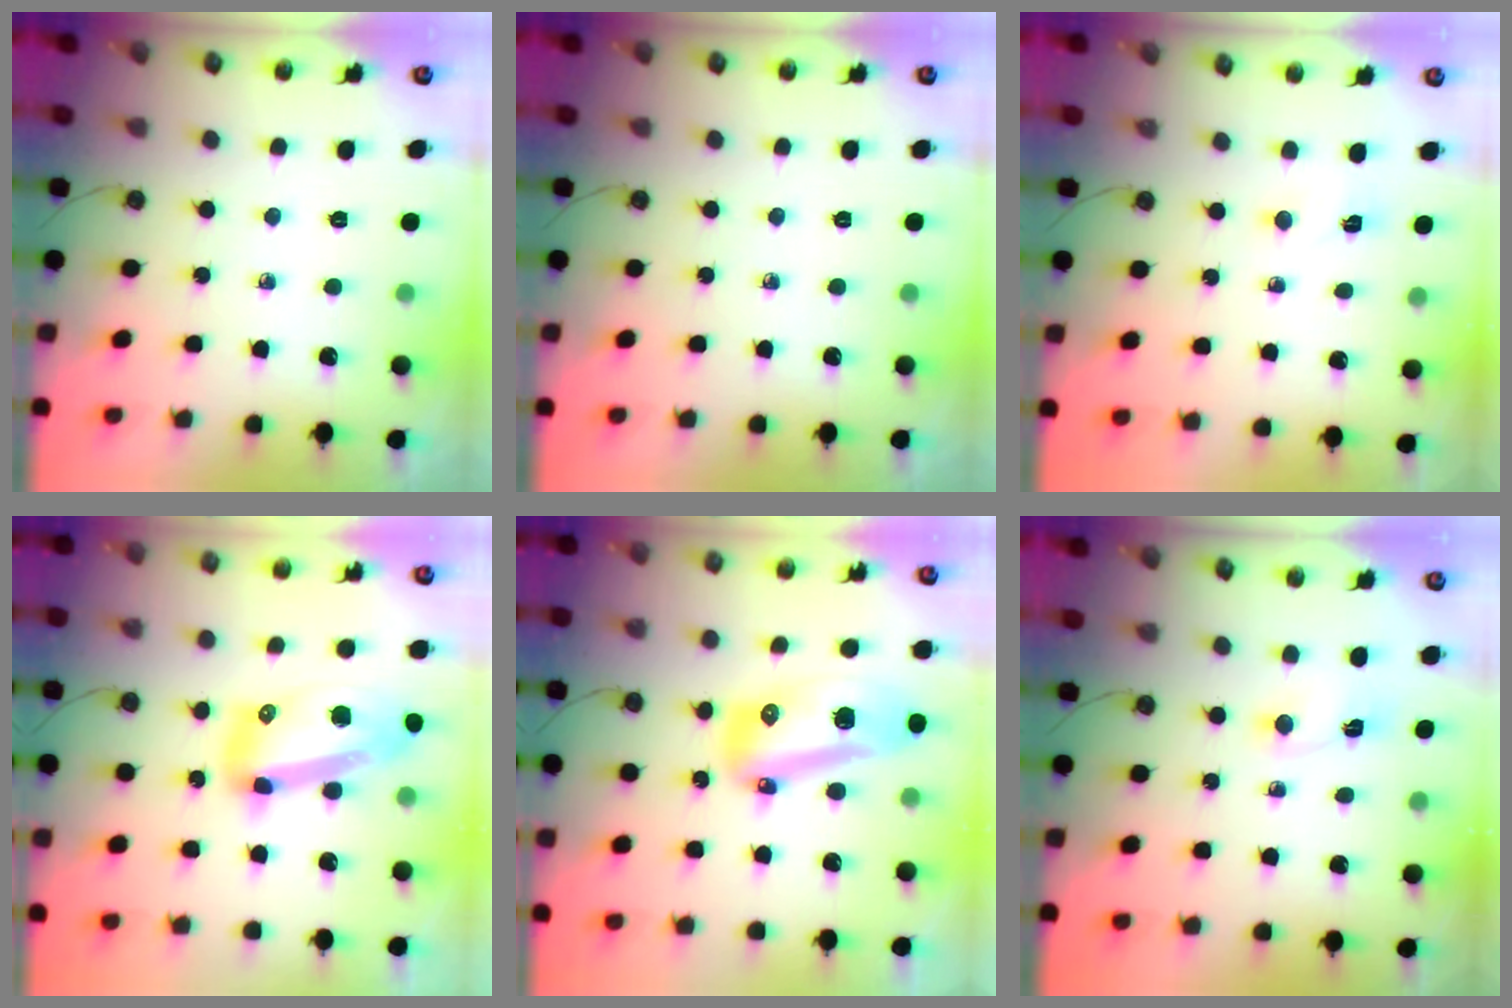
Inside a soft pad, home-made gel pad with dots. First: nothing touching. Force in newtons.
{"total": 0.0}
{"total": 2.0, "press": 1.9, "slide": 0.6}
{"total": 16.9, "press": 16.8, "slide": 2.1}
{"total": 16.0, "press": 15.9, "slide": 1.8}
{"total": 1.8, "press": 1.8, "slide": 0.3}